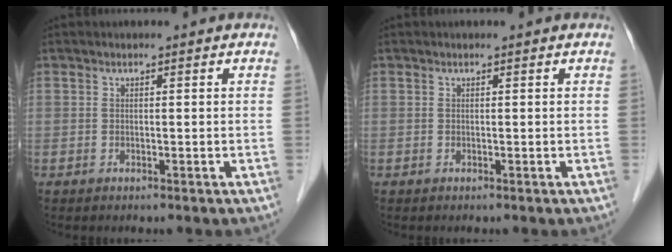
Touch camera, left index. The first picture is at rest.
{"total": 0.0}